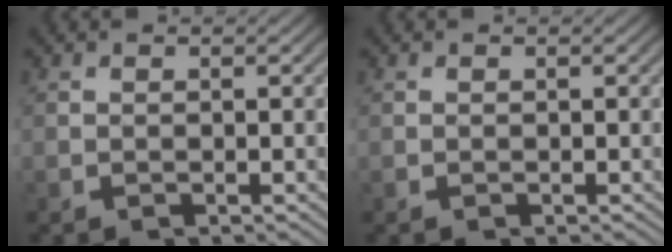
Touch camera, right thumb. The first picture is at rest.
{"total": 0.0}